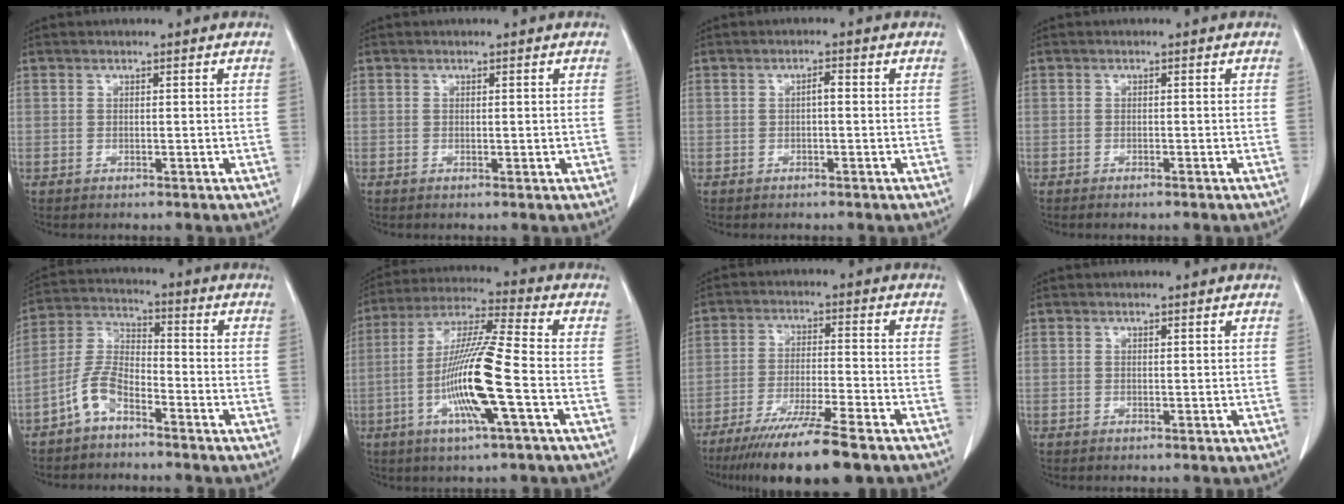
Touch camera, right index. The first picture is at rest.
{"total": 0.7, "force": [0.1, 0.4, 0.6], "torque": [-0.012, -0.002, 0.006]}
{"total": 1.3, "force": [-0.1, 0.4, 1.2], "torque": [-0.020, 0.004, -0.002]}
{"total": 1.1, "force": [-0.9, 0.1, 0.7], "torque": [-0.015, -0.003, -0.011]}
{"total": 6.6, "force": [-4.4, 2.5, 4.2], "torque": [-0.104, 0.012, -0.095]}
{"total": 14.0, "force": [-3.8, 0.0, 13.4], "torque": [-0.267, -0.007, -0.079]}
{"total": 14.2, "force": [-10.7, 0.5, 9.3], "torque": [-0.156, -0.042, -0.175]}
{"total": 0.0}